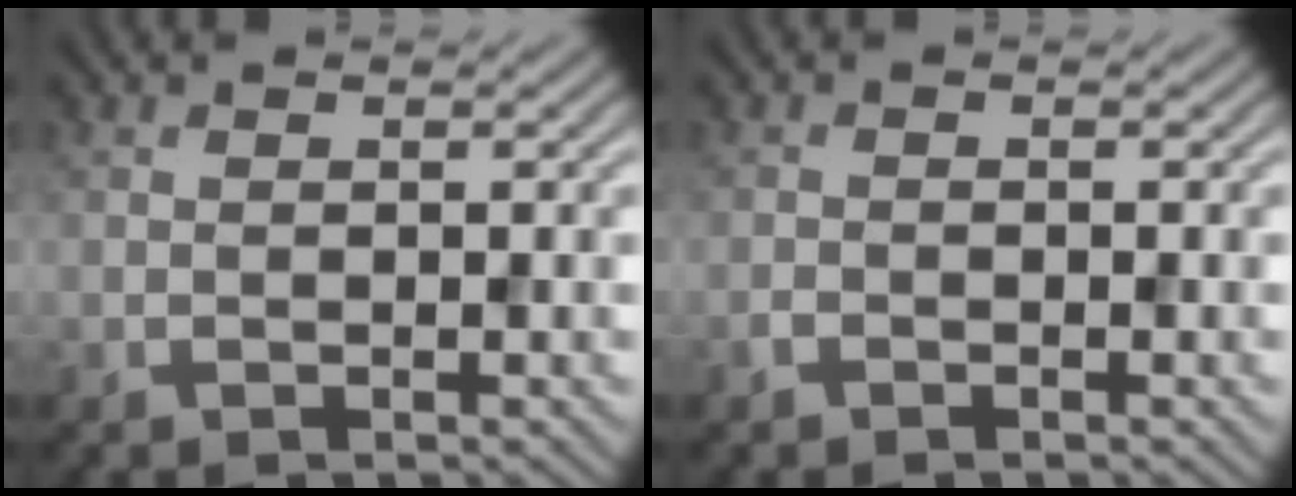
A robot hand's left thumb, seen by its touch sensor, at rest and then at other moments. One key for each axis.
{"total": 0.7, "fx": -0.6, "fy": 0.3, "fz": 0.2, "tx": -0.005, "ty": 0.000, "tz": -0.012}